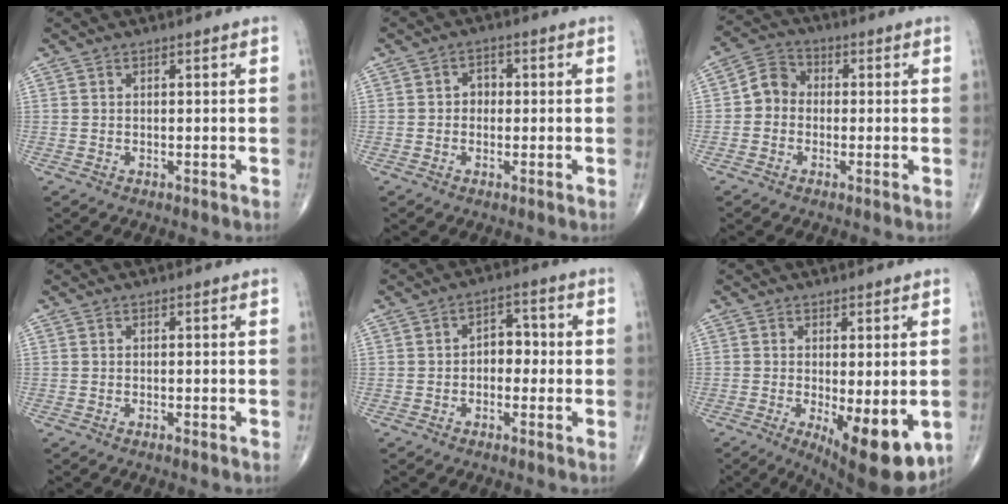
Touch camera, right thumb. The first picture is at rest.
{"total": 2.7, "force": [-0.1, 2.2, 1.4], "torque": [-0.004, 0.011, -0.008]}
{"total": 4.7, "force": [-0.7, 4.2, 2.0], "torque": [-0.012, 0.017, -0.028]}
{"total": 0.6, "force": [-0.3, 0.0, 0.5], "torque": [-0.010, -0.001, -0.006]}
{"total": 4.7, "force": [-0.6, 3.3, 3.3], "torque": [-0.021, 0.020, -0.019]}
{"total": 12.5, "force": [-3.5, 4.3, 11.2], "torque": [-0.146, -0.024, -0.039]}